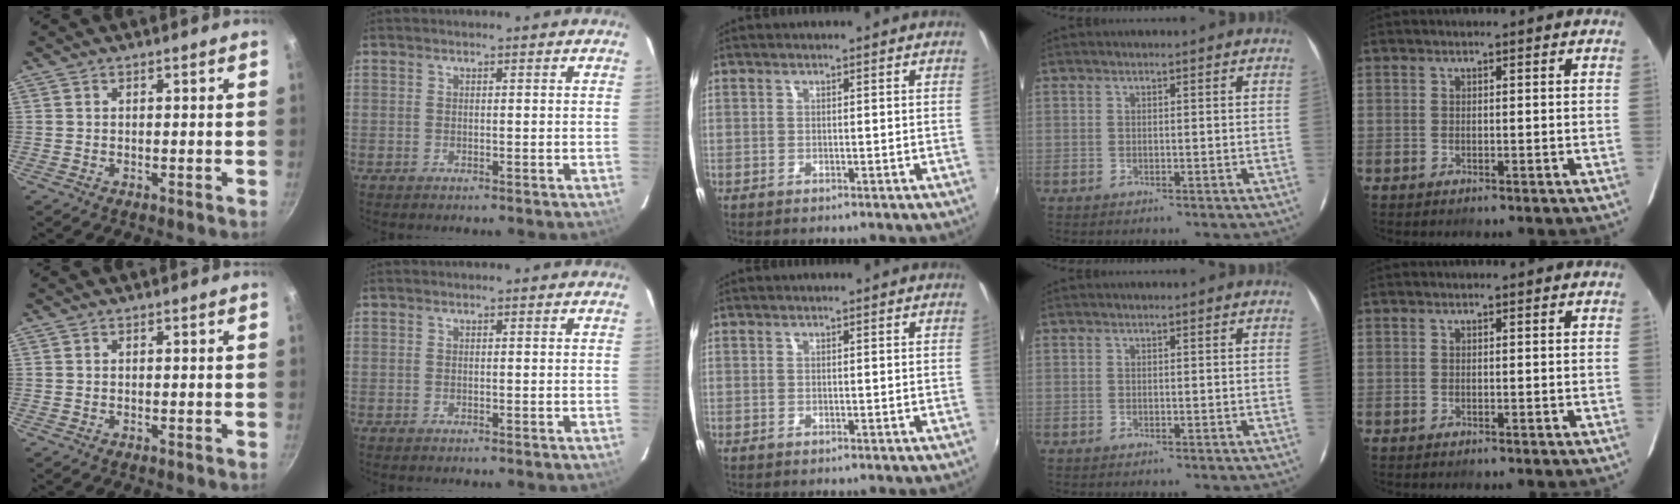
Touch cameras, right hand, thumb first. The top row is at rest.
{}